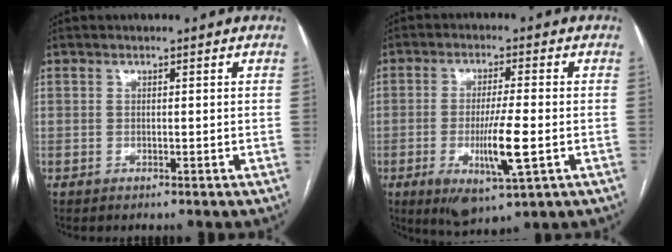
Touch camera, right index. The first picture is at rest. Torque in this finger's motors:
{"motor_torque": [0.97, -0.44, 0.56, 0.14]}